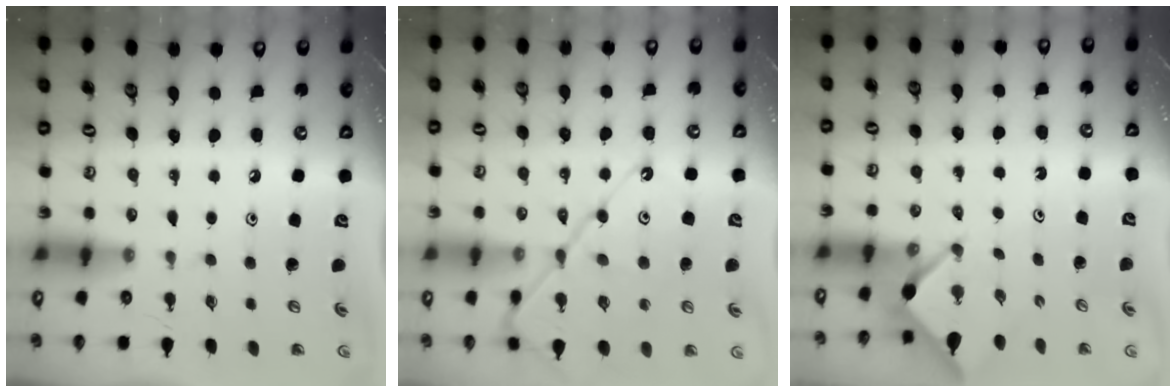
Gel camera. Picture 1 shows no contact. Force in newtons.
{"total": 13.4, "press": 13.3, "slide": 1.3}
{"total": 2.6, "press": 2.5, "slide": 0.3}